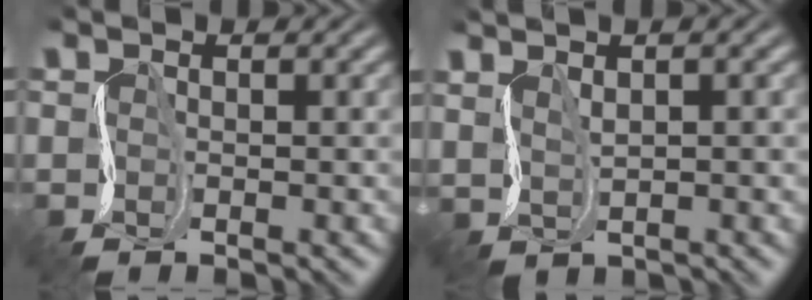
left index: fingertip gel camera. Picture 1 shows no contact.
{"total": 1.4, "force": [0.5, -1.3, -0.3], "torque": [-0.004, -0.006, 0.020]}